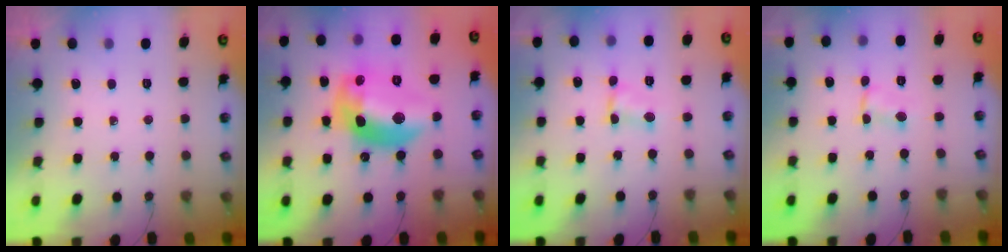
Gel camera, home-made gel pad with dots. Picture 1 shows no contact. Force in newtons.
{"total": 19.1, "press": 19.0, "slide": 1.7}
{"total": 2.5, "press": 2.5, "slide": 0.2}
{"total": 1.0, "press": 1.0, "slide": 0.2}